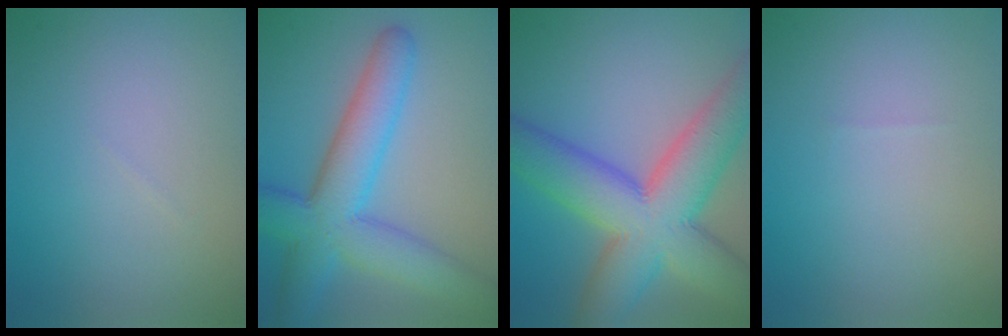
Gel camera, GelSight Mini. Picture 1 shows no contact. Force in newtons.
{"total": 8.2, "press": 8.2, "slide": 0.3}
{"total": 11.4, "press": 11.4, "slide": 0.6}
{"total": 0.0}